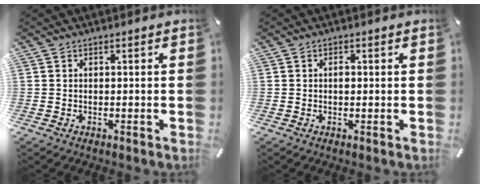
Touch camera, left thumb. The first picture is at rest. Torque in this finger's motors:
{"motor_torque": [0.12, 0.04, 0.27, -0.11, 0.00]}